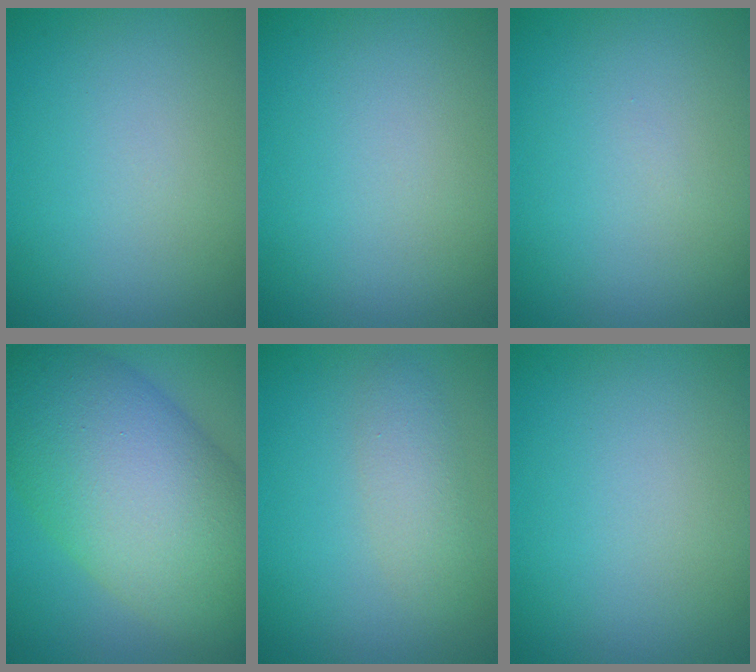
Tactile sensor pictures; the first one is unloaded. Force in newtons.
{"total": 0.0}
{"total": 0.0}
{"total": 14.3, "press": 14.3, "slide": 0.7}
{"total": 2.2, "press": 2.2, "slide": 0.1}
{"total": 0.0}